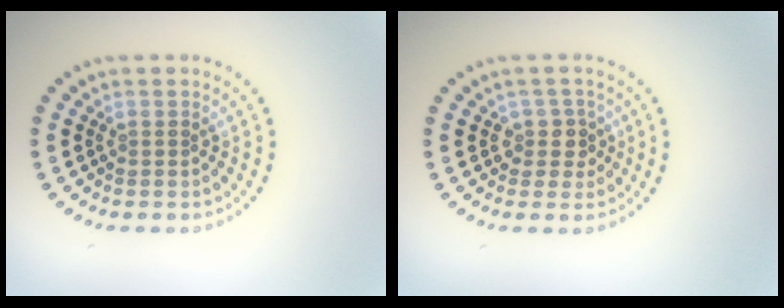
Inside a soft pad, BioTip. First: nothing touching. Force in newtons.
{"total": 2.0, "press": 1.6, "slide": 1.2}